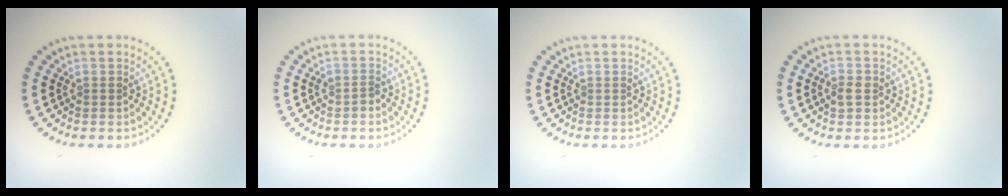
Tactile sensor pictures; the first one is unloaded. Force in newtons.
{"total": 0.9, "press": 0.8, "slide": 0.3}
{"total": 0.0}
{"total": 1.6, "press": 1.6, "slide": 0.3}